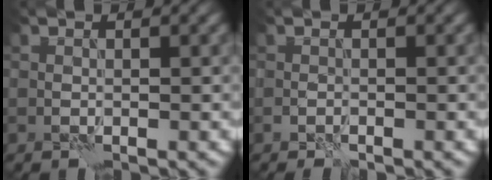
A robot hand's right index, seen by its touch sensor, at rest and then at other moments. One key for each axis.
{"total": 0.9, "fx": -0.7, "fy": 0.2, "fz": 0.5, "tx": -0.010, "ty": 0.000, "tz": -0.015}